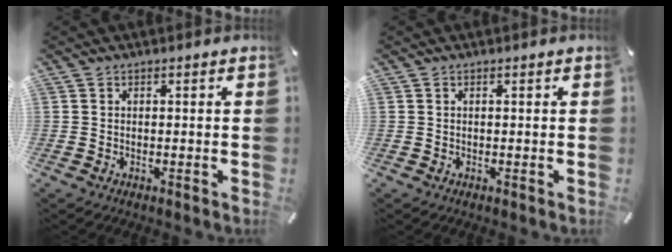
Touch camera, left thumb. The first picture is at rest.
{"total": 0.0}